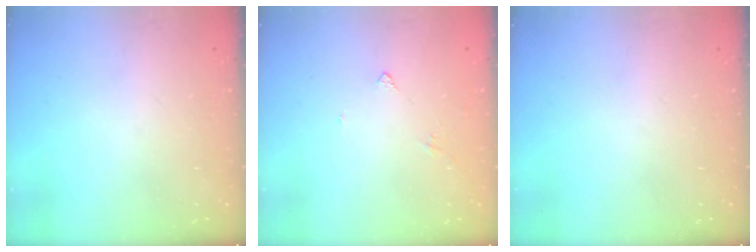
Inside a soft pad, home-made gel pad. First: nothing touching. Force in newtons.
{"total": 2.6, "press": 2.6, "slide": 0.6}
{"total": 0.0}